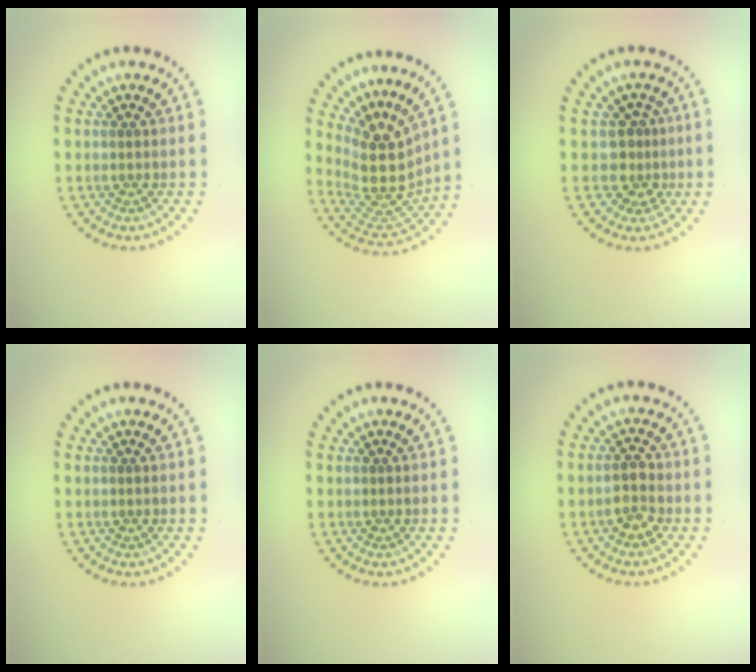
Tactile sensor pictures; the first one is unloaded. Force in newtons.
{"total": 5.0, "press": 3.7, "slide": 3.3}
{"total": 2.4, "press": 1.8, "slide": 1.7}
{"total": 0.0}
{"total": 0.0}
{"total": 2.3, "press": 2.3, "slide": 0.6}